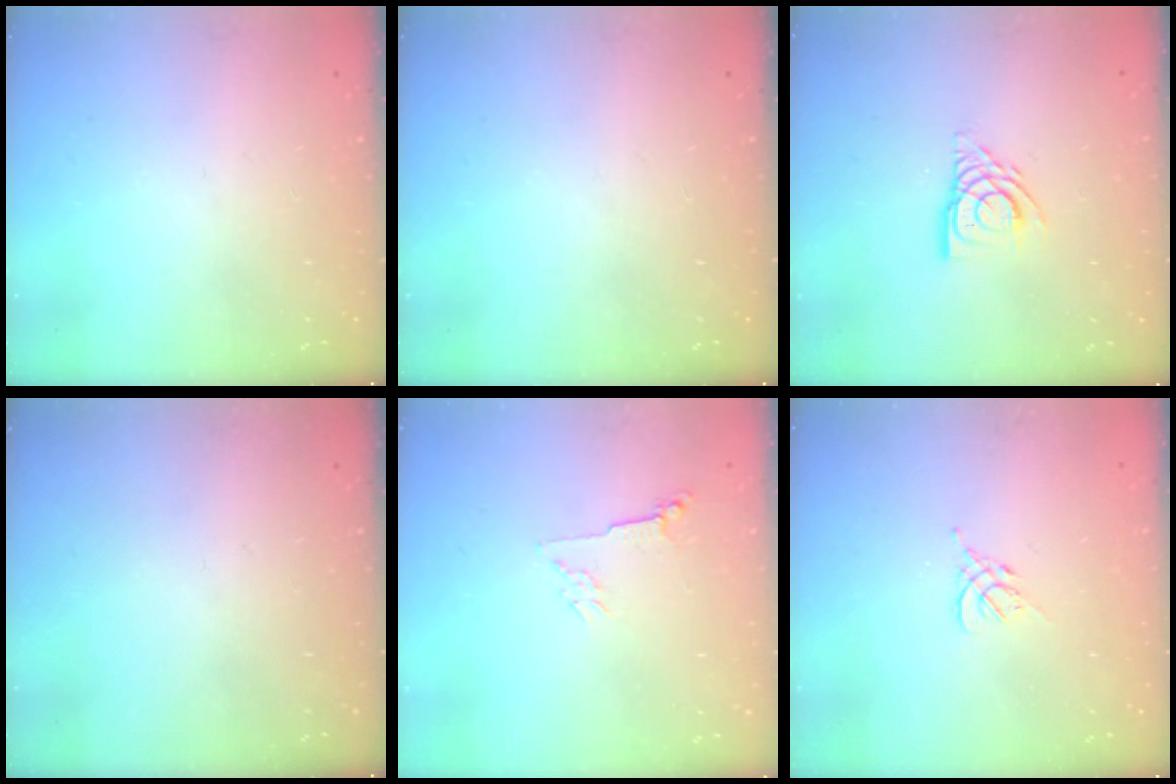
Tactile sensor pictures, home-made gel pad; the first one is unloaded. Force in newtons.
{"total": 0.0}
{"total": 9.4, "press": 9.4, "slide": 1.1}
{"total": 0.0}
{"total": 2.8, "press": 2.7, "slide": 0.6}
{"total": 1.2, "press": 1.1, "slide": 0.5}